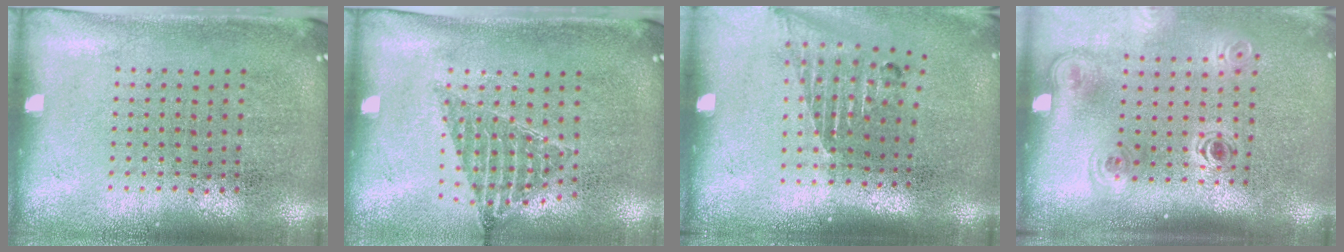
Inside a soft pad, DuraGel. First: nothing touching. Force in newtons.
{"total": 0.9, "press": 0.9, "slide": 0.1}
{"total": 1.5, "press": 1.2, "slide": 0.9}
{"total": 2.0, "press": 1.4, "slide": 1.5}